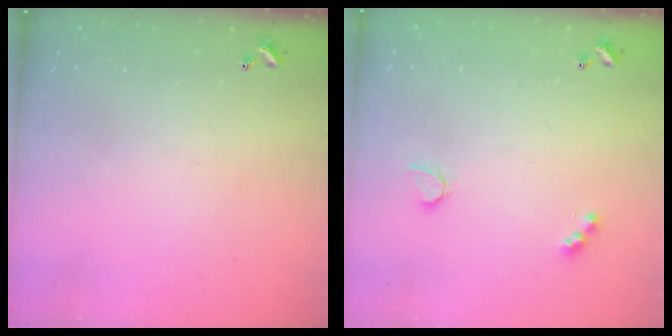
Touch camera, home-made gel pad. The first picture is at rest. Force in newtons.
{"total": 4.0, "press": 3.9, "slide": 0.9}